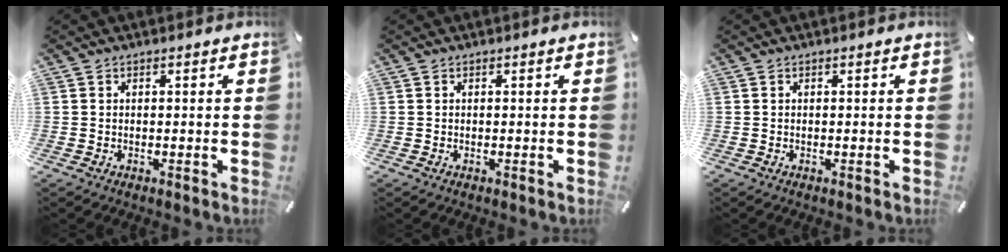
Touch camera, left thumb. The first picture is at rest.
{"total": 0.0}
{"total": 0.0}